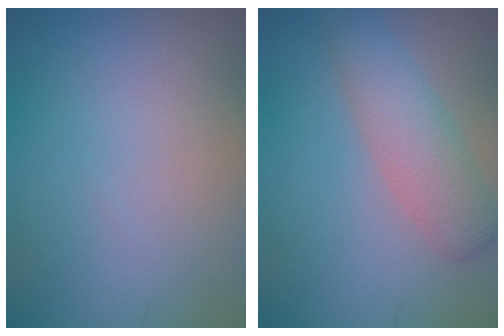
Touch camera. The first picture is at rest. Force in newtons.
{"total": 4.1, "press": 4.1, "slide": 0.2}